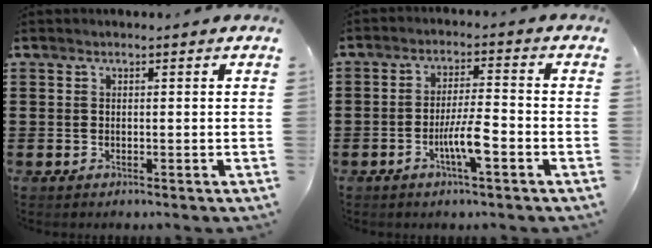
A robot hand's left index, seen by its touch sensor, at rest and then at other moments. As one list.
[{"total": 6.0, "force": [-2.5, 1.0, 5.4], "torque": [-0.101, -0.004, -0.046]}]